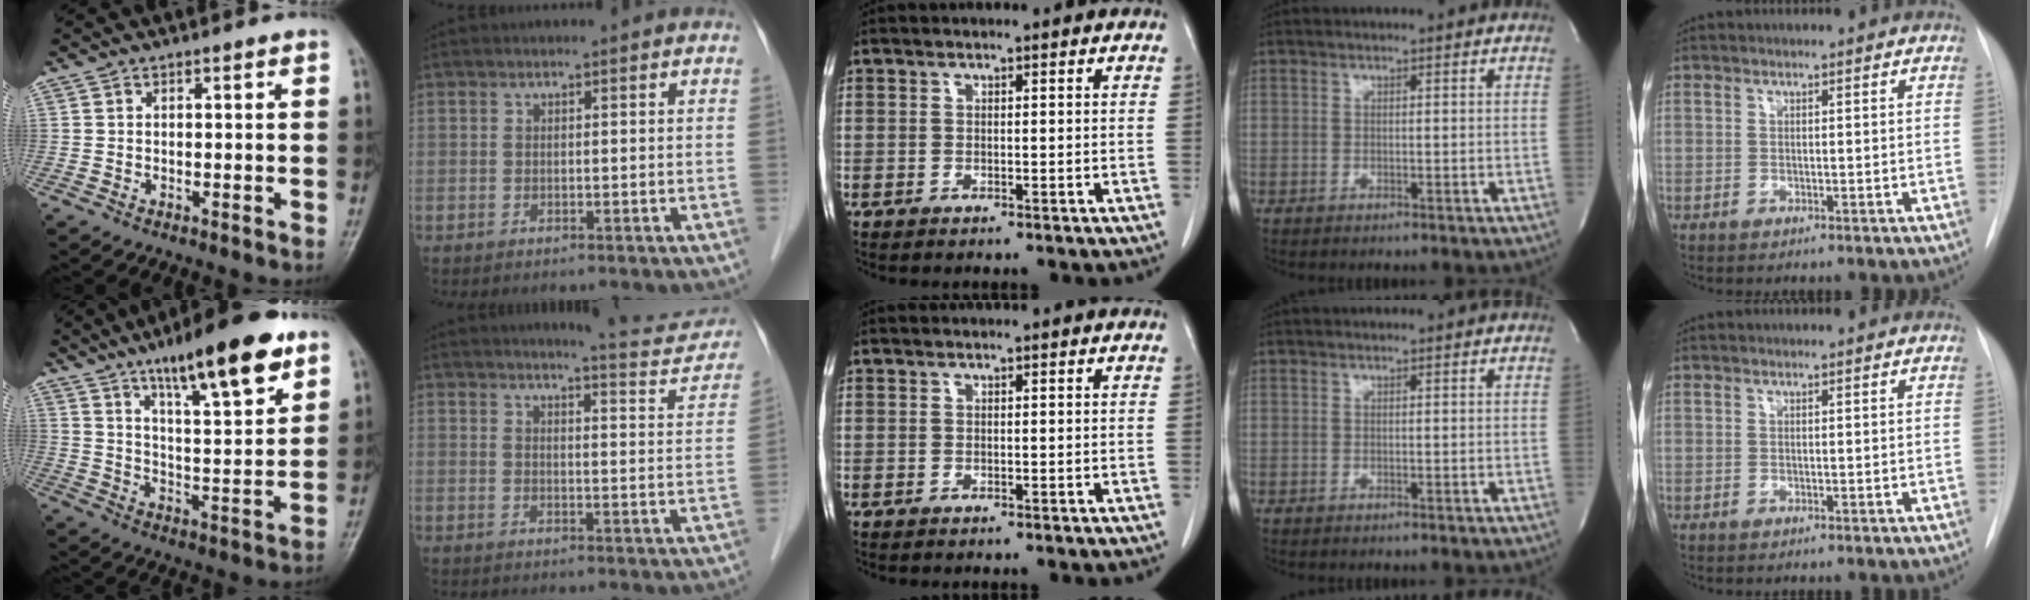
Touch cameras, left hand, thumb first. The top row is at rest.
{"thumb": {"total": 18.1, "force": [11.2, 4.4, 13.6], "torque": [-0.185, -0.051, 0.180]}, "index": {"total": 9.2, "force": [9.0, 0.7, 2.0], "torque": [-0.019, -0.026, 0.095]}}